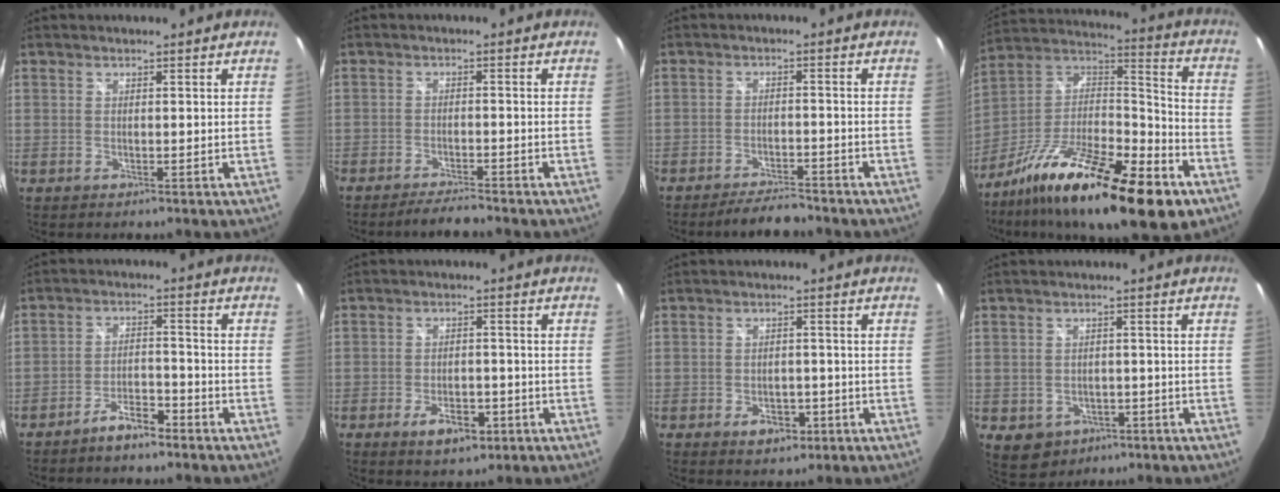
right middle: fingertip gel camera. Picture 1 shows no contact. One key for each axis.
{"total": 4.5, "fx": -4.1, "fy": 0.2, "fz": 1.7, "tx": -0.046, "ty": -0.003, "tz": -0.072}
{"total": 6.0, "fx": -5.6, "fy": 1.0, "fz": 2.0, "tx": -0.052, "ty": 0.002, "tz": -0.085}
{"total": 29.8, "fx": -17.0, "fy": 9.3, "fz": 22.6, "tx": -0.397, "ty": -0.027, "tz": -0.282}
{"total": 5.4, "fx": -4.5, "fy": 1.5, "fz": 2.6, "tx": -0.063, "ty": 0.008, "tz": -0.074}
{"total": 6.2, "fx": -3.4, "fy": 3.3, "fz": 4.1, "tx": -0.085, "ty": -0.001, "tz": -0.047}
{"total": 4.5, "fx": -2.4, "fy": 3.0, "fz": 2.4, "tx": -0.048, "ty": 0.003, "tz": -0.026}
{"total": 7.4, "fx": -3.3, "fy": 5.9, "fz": 2.9, "tx": -0.067, "ty": -0.002, "tz": -0.028}